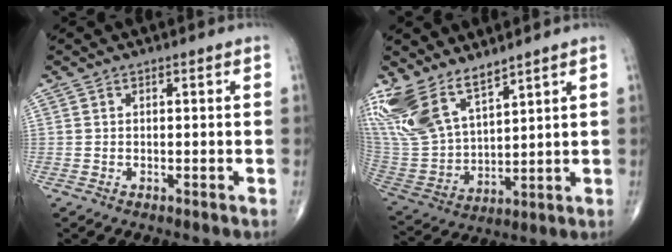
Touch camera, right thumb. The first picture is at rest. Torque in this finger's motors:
{"motor_torque": [0.05, 0.35, 1.39, 1.38, 0.13]}